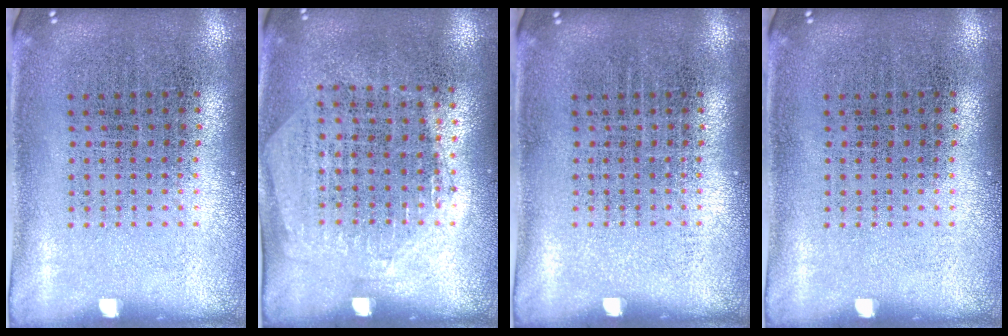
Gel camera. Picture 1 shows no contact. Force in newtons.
{"total": 1.3, "press": 1.2, "slide": 0.6}
{"total": 0.0}
{"total": 0.0}